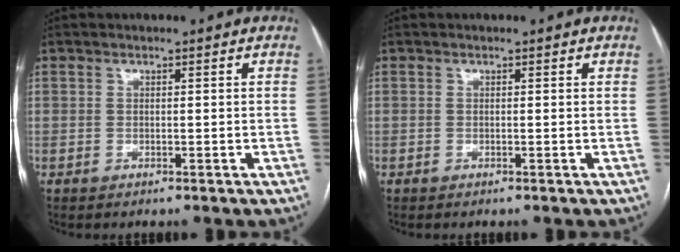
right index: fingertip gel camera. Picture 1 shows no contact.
{"total": 0.0}